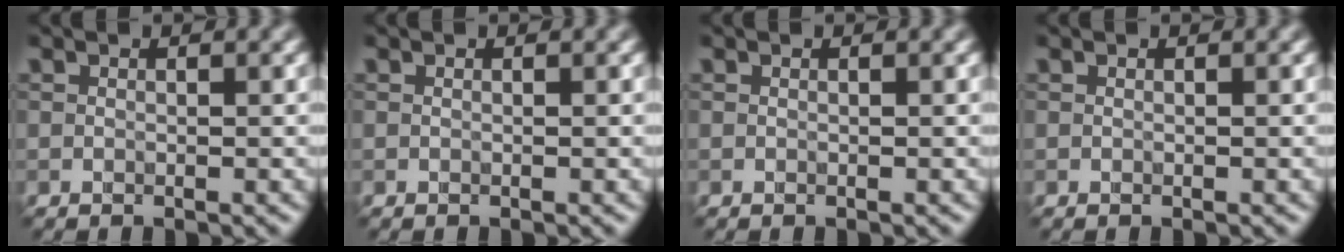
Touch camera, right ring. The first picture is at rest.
{"total": 0.0}
{"total": 0.0}
{"total": 0.0}